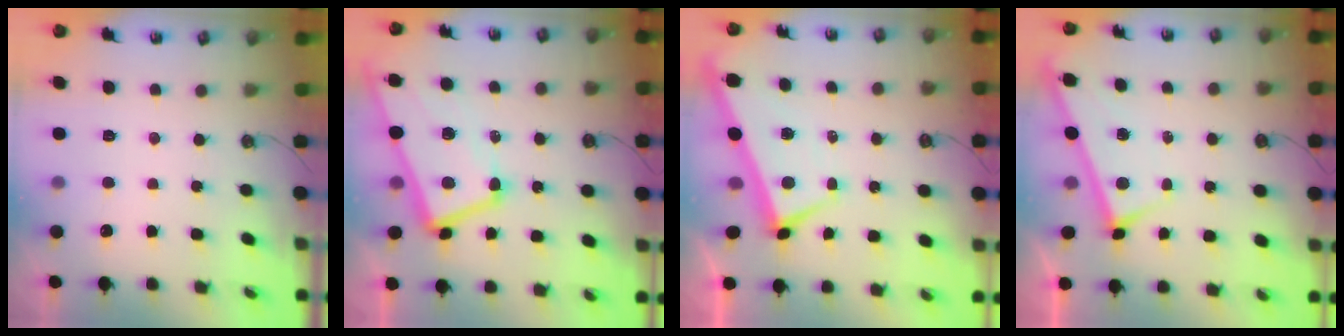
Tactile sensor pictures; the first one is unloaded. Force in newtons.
{"total": 6.1, "press": 6.0, "slide": 1.2}
{"total": 2.2, "press": 2.1, "slide": 0.6}
{"total": 3.1, "press": 3.1, "slide": 0.3}